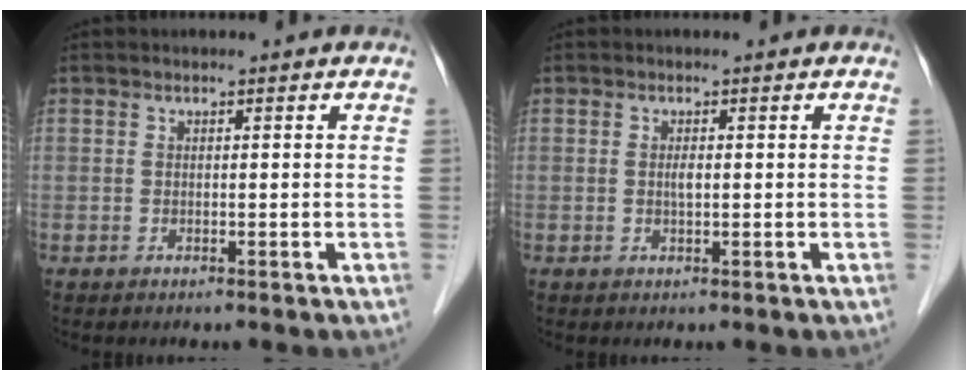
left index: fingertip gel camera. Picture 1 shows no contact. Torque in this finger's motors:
{"motor_torque": [0.72, 0.28, 0.07, 0.03]}